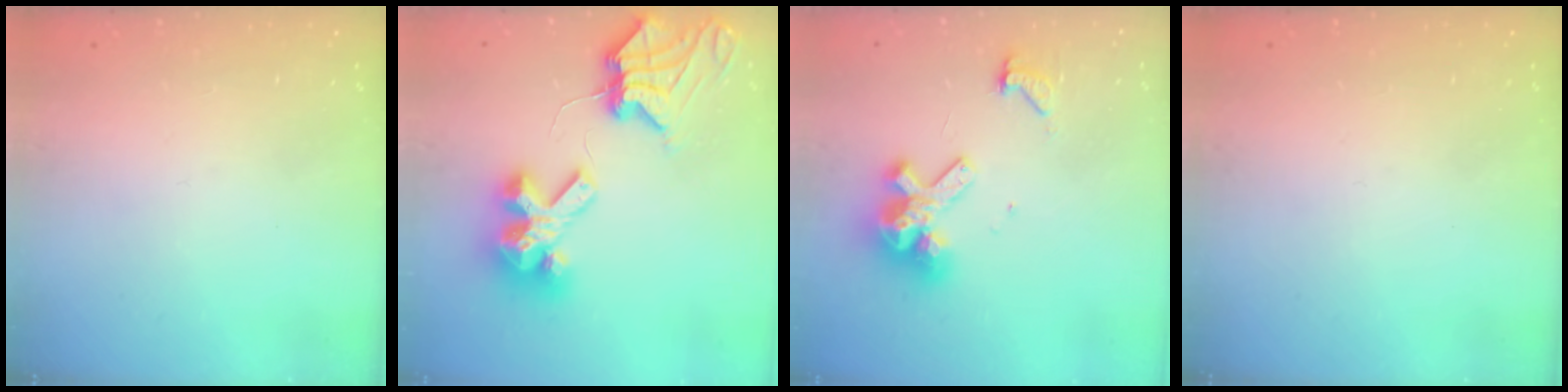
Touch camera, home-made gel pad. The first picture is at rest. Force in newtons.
{"total": 12.0, "press": 11.9, "slide": 1.3}
{"total": 11.4, "press": 11.4, "slide": 1.4}
{"total": 0.0}